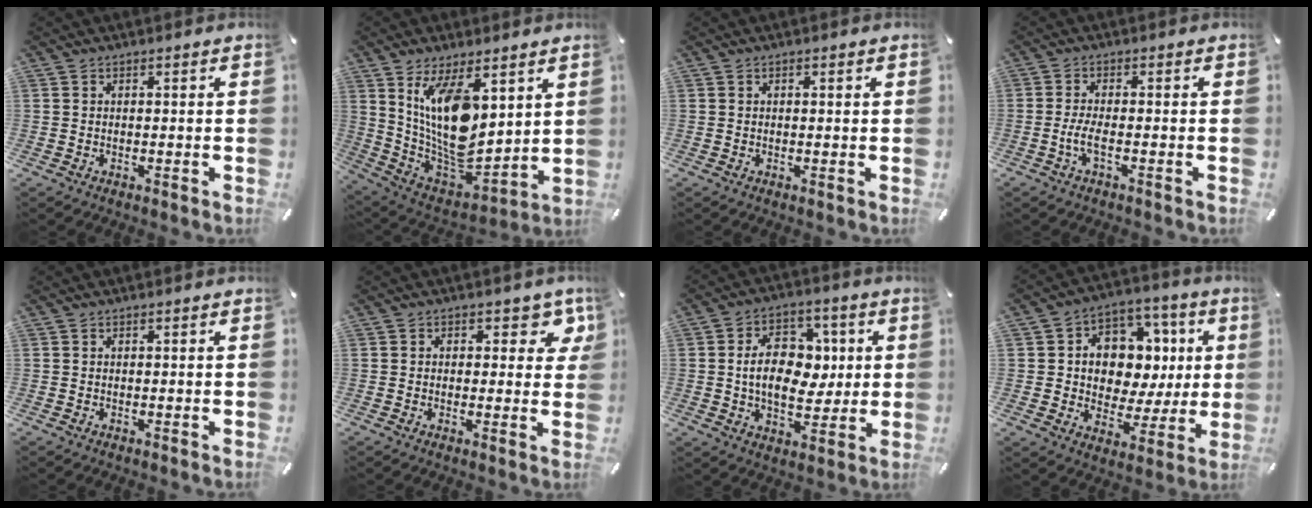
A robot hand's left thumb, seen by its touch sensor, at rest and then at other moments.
{"total": 15.6, "force": [6.9, 7.7, 11.7], "torque": [-0.239, -0.059, 0.125]}
{"total": 0.0}
{"total": 3.9, "force": [-1.3, 0.9, 3.5], "torque": [-0.075, -0.004, -0.027]}
{"total": 0.0}
{"total": 5.9, "force": [2.5, 3.7, 3.8], "torque": [-0.025, -0.011, 0.036]}
{"total": 13.5, "force": [1.2, 9.5, 9.4], "torque": [-0.150, 0.008, 0.019]}
{"total": 11.2, "force": [1.8, 10.0, 4.8], "torque": [-0.071, -0.021, 0.042]}